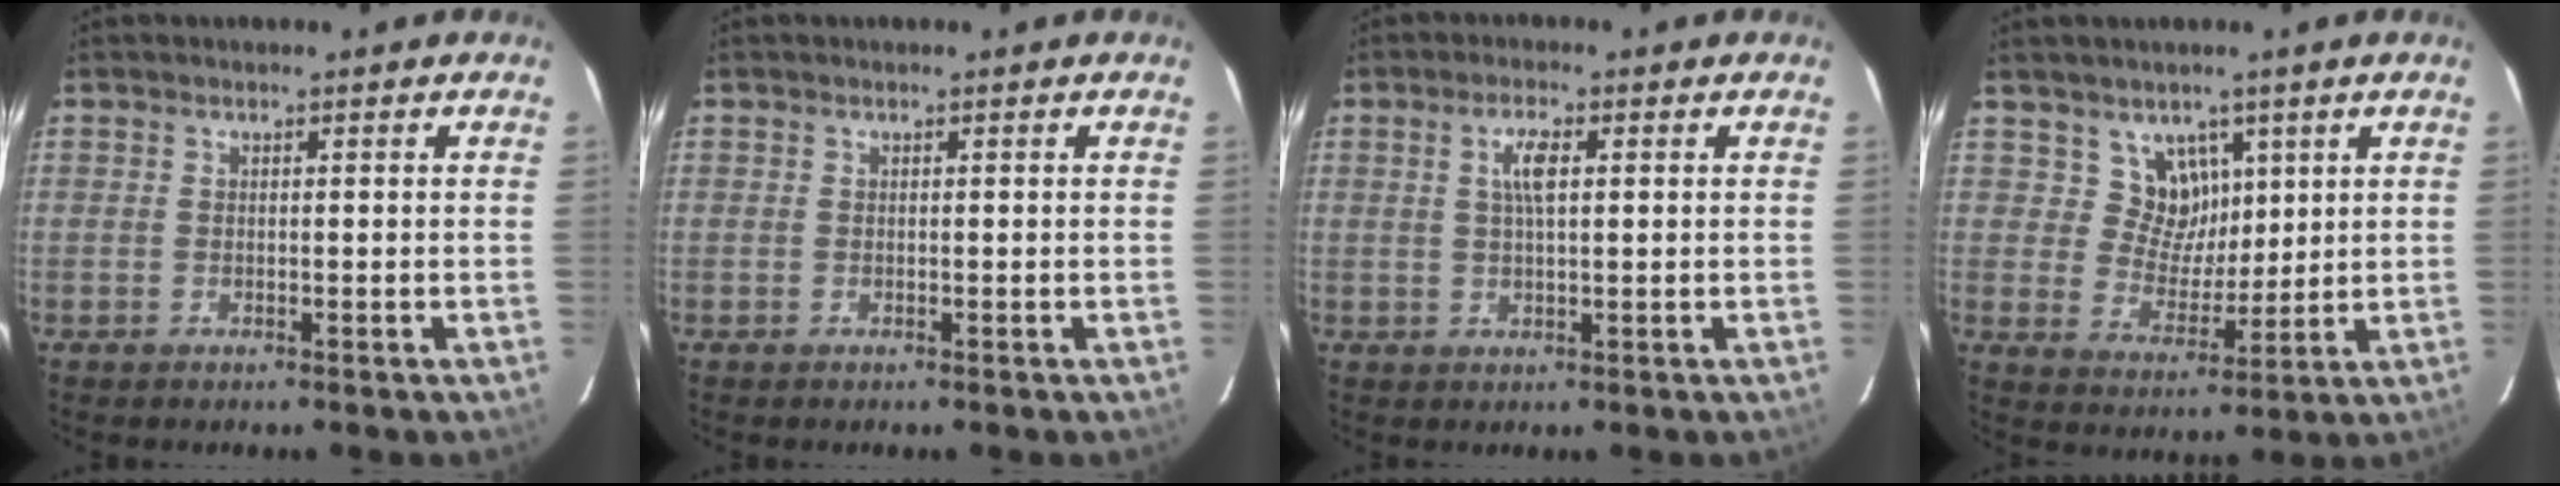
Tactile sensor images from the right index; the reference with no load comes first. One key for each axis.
{"total": 0.0}
{"total": 3.8, "fx": 1.0, "fy": 1.2, "fz": 3.4, "tx": -0.064, "ty": 0.006, "tz": 0.020}
{"total": 6.8, "fx": 3.7, "fy": 5.6, "fz": 1.3, "tx": -0.011, "ty": -0.008, "tz": 0.069}